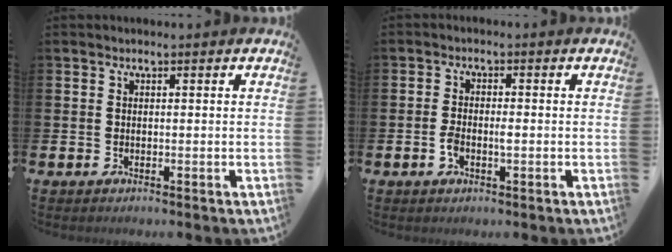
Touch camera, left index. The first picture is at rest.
{"total": 2.2, "force": [-0.6, 1.0, 1.9], "torque": [-0.026, -0.002, -0.013]}